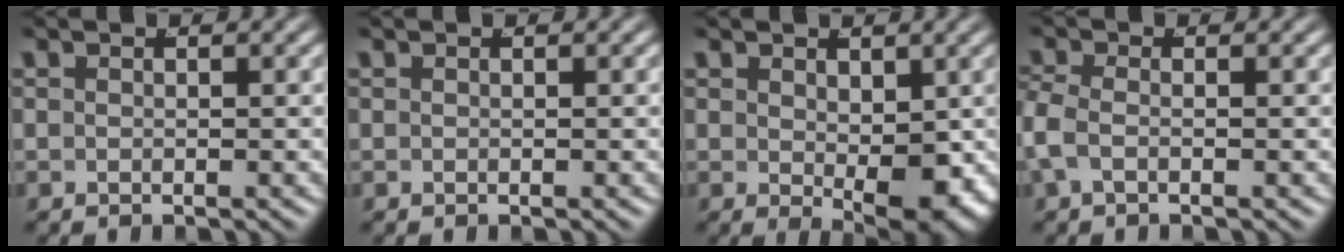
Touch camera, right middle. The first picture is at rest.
{"total": 0.0}
{"total": 4.2, "force": [-0.3, 1.2, 4.0], "torque": [-0.044, -0.028, 0.011]}
{"total": 2.4, "force": [-0.8, 1.3, 1.8], "torque": [-0.056, -0.014, -0.009]}